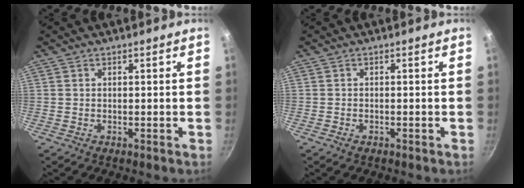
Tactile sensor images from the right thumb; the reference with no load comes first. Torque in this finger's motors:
{"motor_torque": [-0.21, -0.01, -0.37, 0.28, 0.07]}